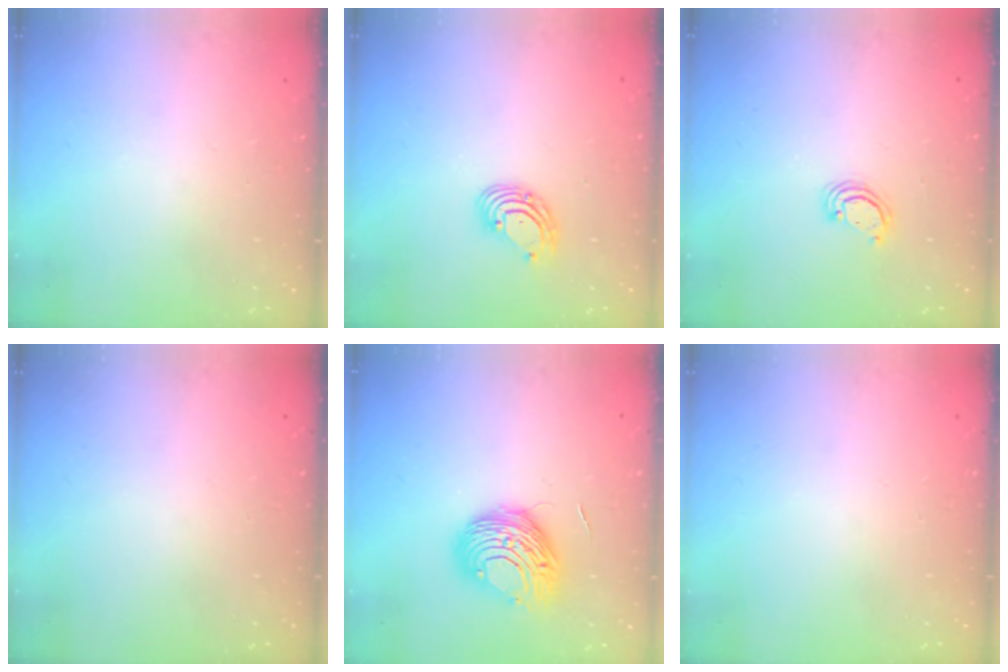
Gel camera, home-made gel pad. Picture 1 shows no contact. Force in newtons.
{"total": 4.8, "press": 4.7, "slide": 0.5}
{"total": 2.3, "press": 2.3, "slide": 0.3}
{"total": 0.0}
{"total": 10.4, "press": 10.4, "slide": 0.2}
{"total": 0.0}